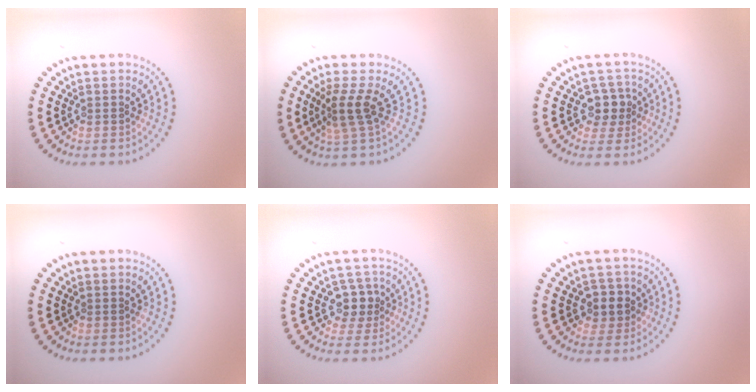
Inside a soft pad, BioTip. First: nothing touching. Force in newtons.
{"total": 2.8, "press": 1.9, "slide": 2.0}
{"total": 2.4, "press": 2.2, "slide": 1.0}
{"total": 0.0}
{"total": 2.5, "press": 2.2, "slide": 1.1}
{"total": 2.1, "press": 2.0, "slide": 0.8}